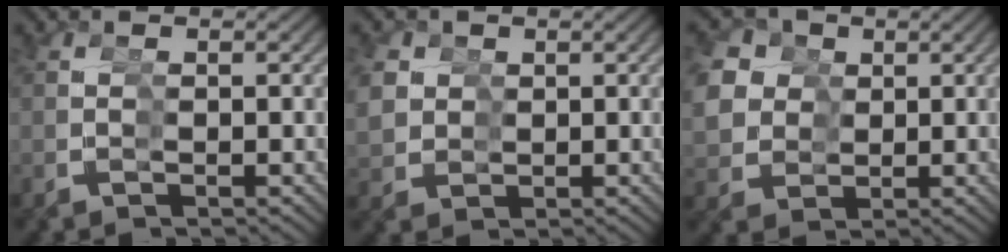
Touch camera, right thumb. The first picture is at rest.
{"total": 3.2, "force": [1.9, 2.6, -0.3], "torque": [-0.010, -0.007, 0.040]}
{"total": 7.3, "force": [2.5, 6.5, 2.3], "torque": [-0.067, -0.014, 0.046]}